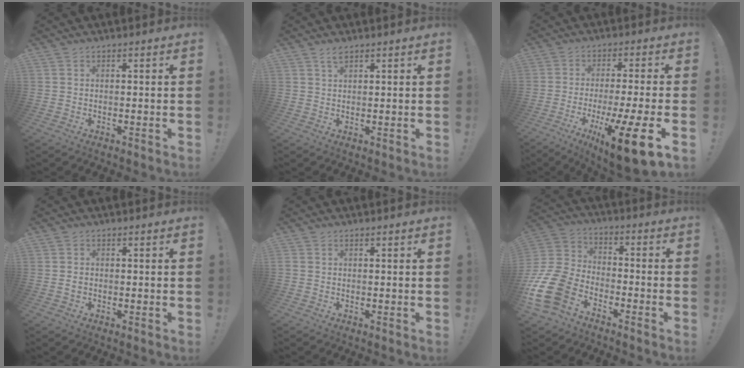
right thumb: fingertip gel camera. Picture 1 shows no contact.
{"total": 2.3, "force": [1.7, 0.8, 1.3], "torque": [-0.020, -0.005, 0.029]}
{"total": 17.3, "force": [-7.9, 1.9, 15.2], "torque": [-0.234, 0.031, -0.120]}
{"total": 1.1, "force": [-0.2, 0.9, 0.6], "torque": [-0.010, 0.005, -0.004]}
{"total": 0.0}
{"total": 17.0, "force": [-9.5, 10.5, 9.4], "torque": [-0.196, 0.064, -0.163]}